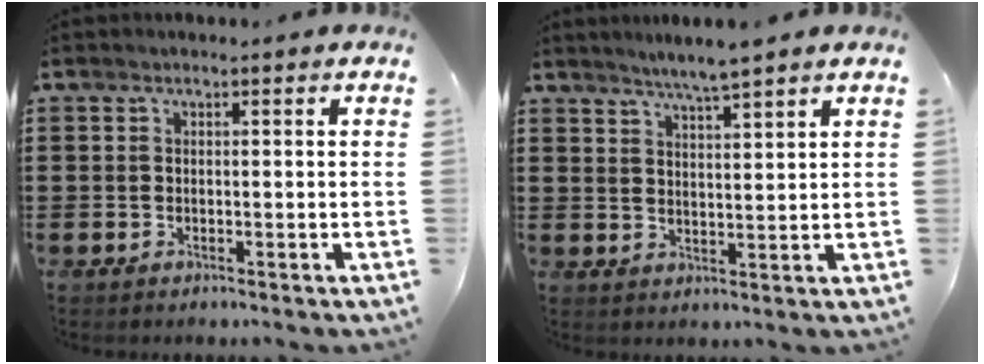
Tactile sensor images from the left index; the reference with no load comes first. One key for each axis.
{"total": 3.8, "fx": 3.5, "fy": -0.7, "fz": 1.3, "tx": -0.035, "ty": -0.011, "tz": 0.061}